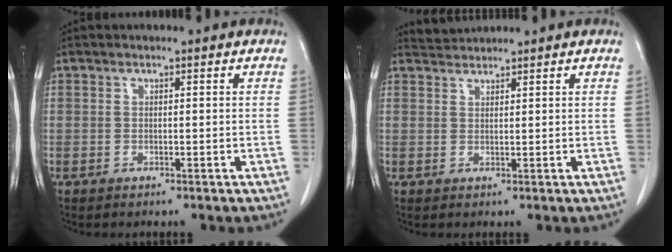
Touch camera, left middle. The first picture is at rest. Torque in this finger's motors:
{"motor_torque": [0.04, -0.09, -0.07, -0.02]}